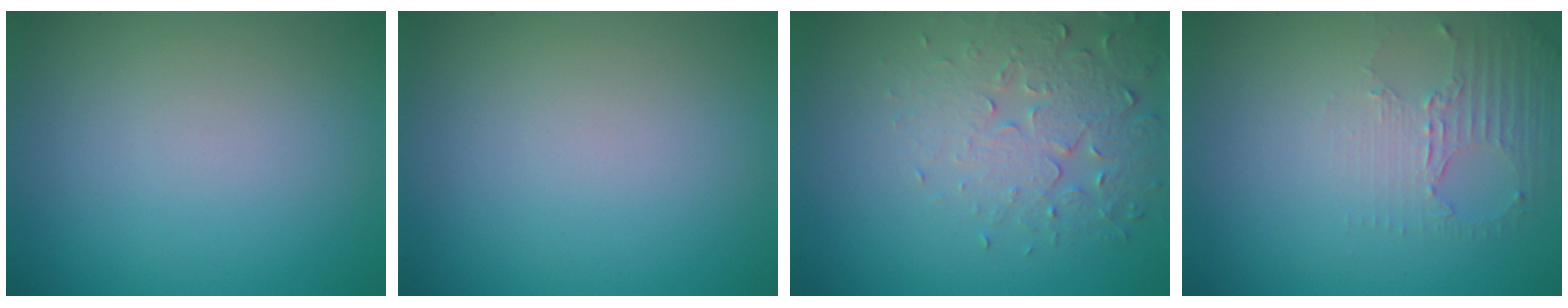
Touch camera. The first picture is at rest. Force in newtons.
{"total": 0.0}
{"total": 4.1, "press": 3.9, "slide": 1.2}
{"total": 2.7, "press": 1.9, "slide": 1.9}